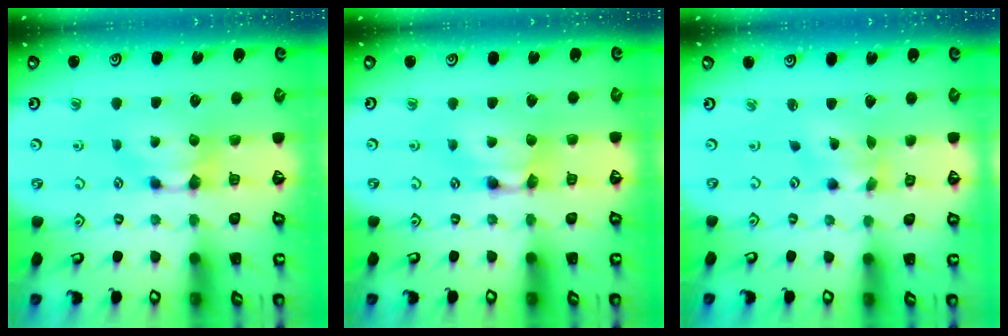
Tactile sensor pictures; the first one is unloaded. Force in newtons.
{"total": 2.1, "press": 2.1, "slide": 0.2}
{"total": 1.4, "press": 0.4, "slide": 1.4}